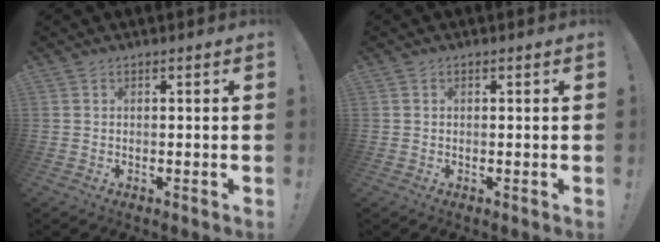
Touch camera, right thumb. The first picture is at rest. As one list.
[{"total": 0.0}]